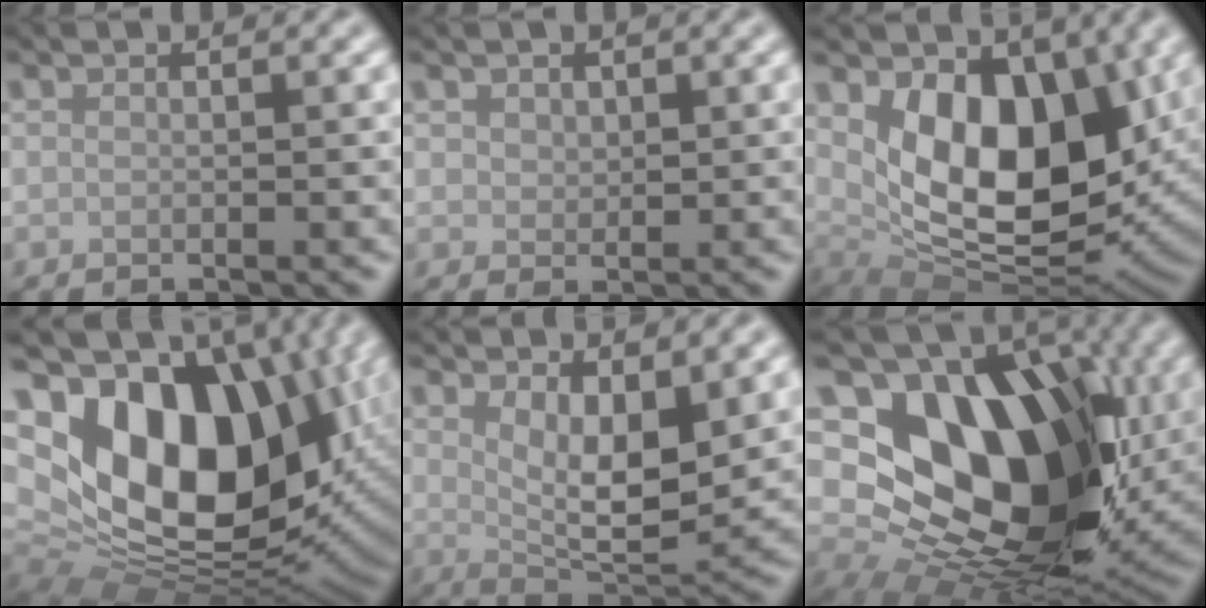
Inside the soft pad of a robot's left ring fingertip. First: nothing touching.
{"total": 1.7, "force": [0.9, 1.3, 0.6], "torque": [-0.017, -0.004, 0.016]}
{"total": 11.6, "force": [2.6, 7.1, 8.8], "torque": [-0.133, -0.029, 0.050]}
{"total": 19.1, "force": [3.6, 12.8, 13.7], "torque": [-0.260, -0.018, 0.084]}
{"total": 6.5, "force": [2.3, 2.9, 5.3], "torque": [-0.091, -0.020, 0.043]}
{"total": 18.2, "force": [3.4, 13.0, 12.3], "torque": [-0.196, -0.013, 0.077]}